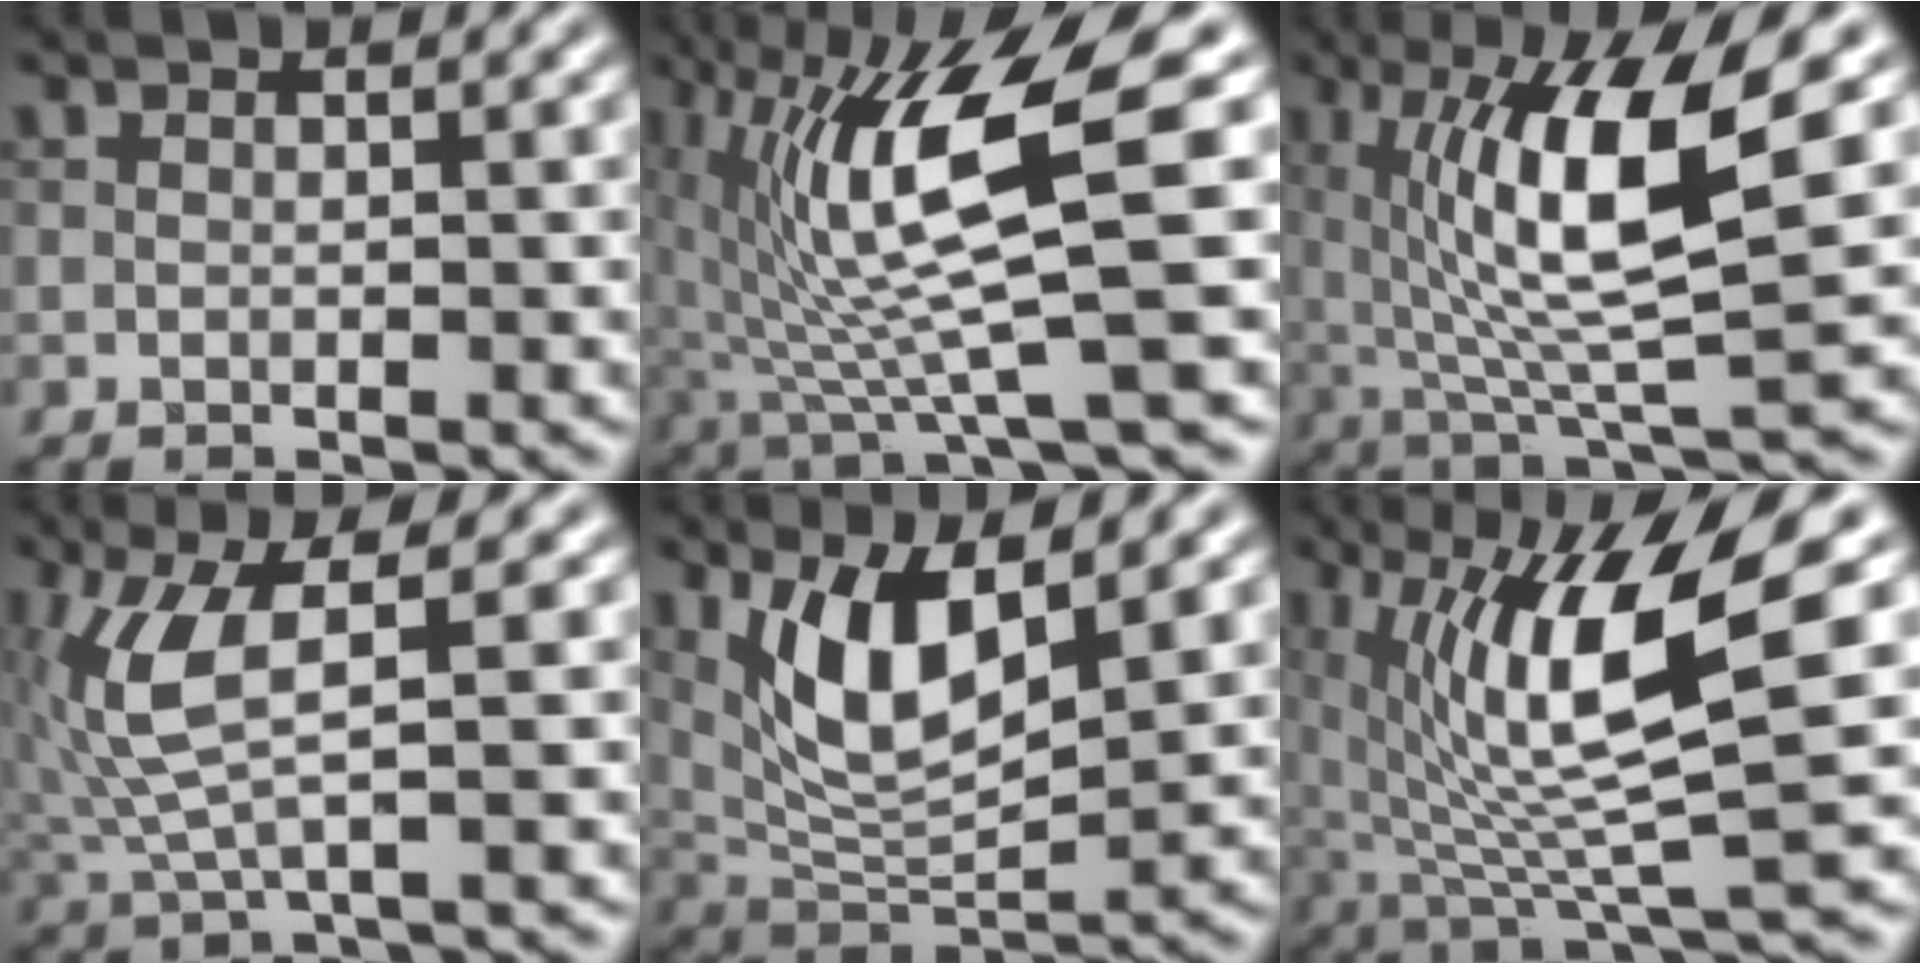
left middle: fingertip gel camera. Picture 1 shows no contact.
{"total": 10.5, "force": [1.6, 1.8, 10.3], "torque": [-0.182, -0.007, 0.031]}
{"total": 9.9, "force": [2.2, 2.0, 9.4], "torque": [-0.155, -0.008, 0.043]}
{"total": 4.7, "force": [1.2, 0.9, 4.5], "torque": [-0.123, -0.002, 0.029]}
{"total": 6.2, "force": [2.5, 2.0, 5.3], "torque": [-0.114, -0.009, 0.053]}
{"total": 11.2, "force": [2.9, 2.3, 10.6], "torque": [-0.188, -0.004, 0.056]}